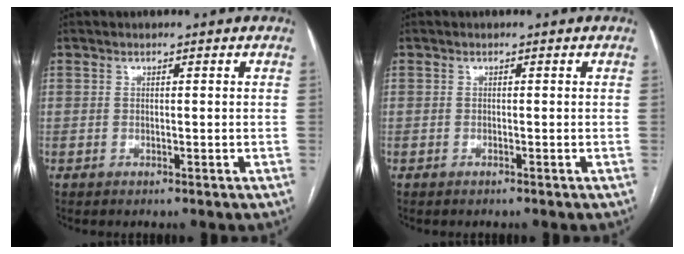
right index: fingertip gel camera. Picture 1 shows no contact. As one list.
[{"total": 0.0}]